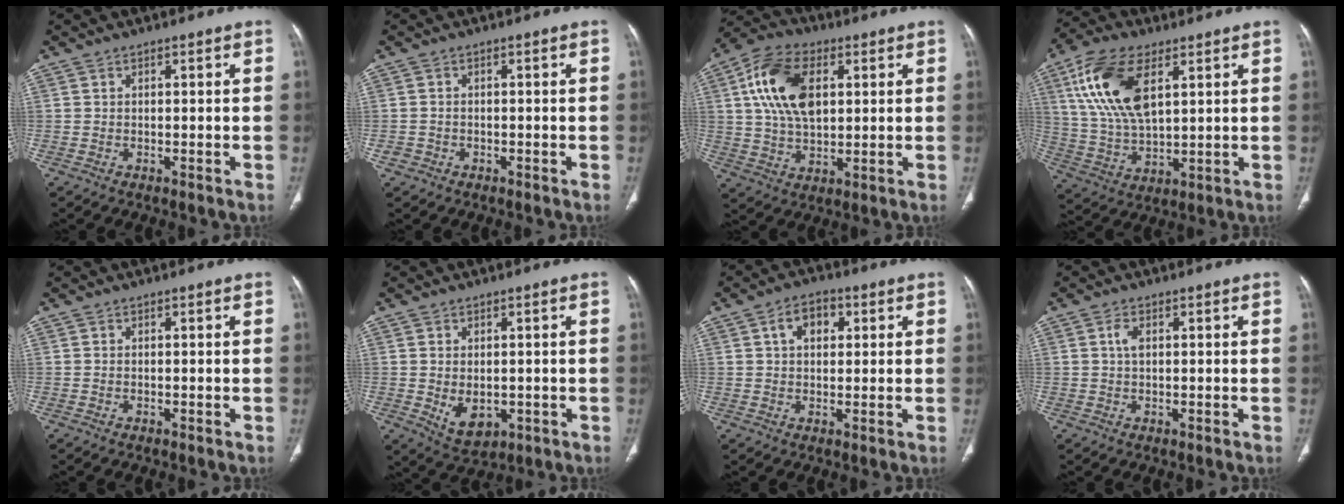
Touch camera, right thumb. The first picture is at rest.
{"total": 1.6, "force": [-0.7, 1.4, 0.3], "torque": [-0.003, 0.008, -0.013]}
{"total": 14.9, "force": [3.8, 9.1, 11.2], "torque": [-0.198, 0.004, 0.069]}
{"total": 16.1, "force": [6.1, 8.0, 12.5], "torque": [-0.244, -0.012, 0.122]}
{"total": 0.0}
{"total": 6.1, "force": [-0.9, 4.0, 4.4], "torque": [-0.058, -0.010, 0.002]}
{"total": 5.9, "force": [1.9, 4.0, 4.0], "torque": [-0.048, 0.007, 0.026]}
{"total": 2.1, "force": [0.5, 1.1, 1.7], "torque": [-0.034, 0.004, 0.010]}